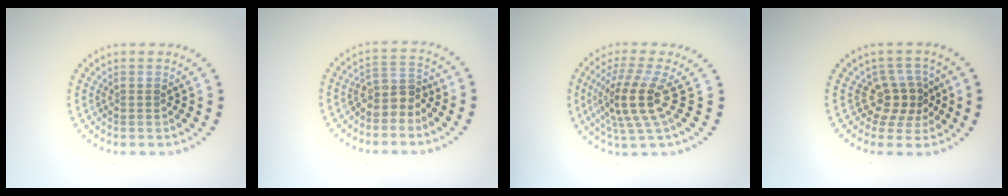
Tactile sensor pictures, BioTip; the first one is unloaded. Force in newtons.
{"total": 2.6, "press": 2.0, "slide": 1.6}
{"total": 4.5, "press": 3.4, "slide": 3.0}
{"total": 3.0, "press": 2.3, "slide": 1.8}